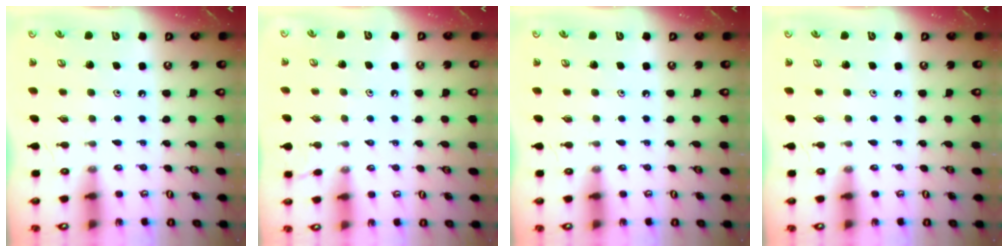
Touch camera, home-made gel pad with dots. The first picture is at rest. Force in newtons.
{"total": 1.8, "press": 1.8, "slide": 0.4}
{"total": 0.0}
{"total": 0.0}